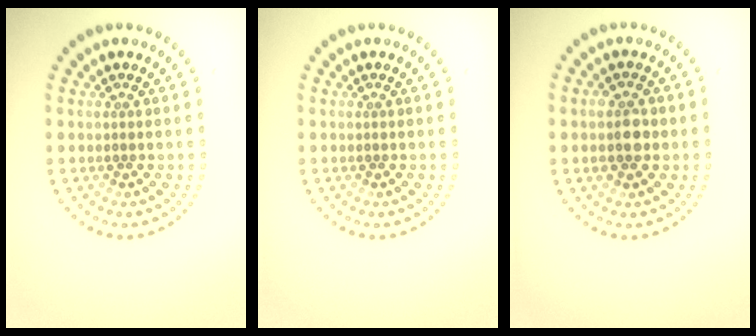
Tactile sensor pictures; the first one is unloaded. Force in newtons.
{"total": 0.0}
{"total": 2.5, "press": 2.5, "slide": 0.2}